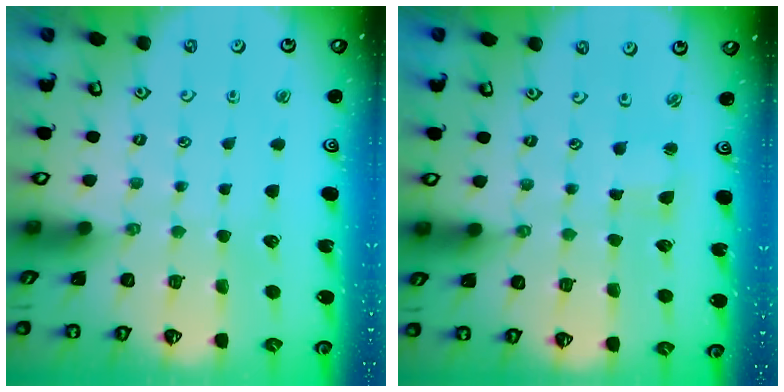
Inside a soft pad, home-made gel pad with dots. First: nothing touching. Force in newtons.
{"total": 1.9, "press": 1.9, "slide": 0.3}